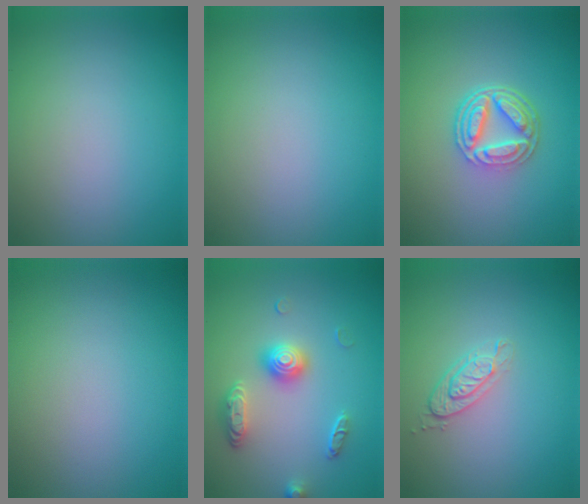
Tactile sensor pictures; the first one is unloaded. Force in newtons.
{"total": 0.0}
{"total": 5.0, "press": 3.7, "slide": 3.3}
{"total": 0.0}
{"total": 3.2, "press": 2.9, "slide": 1.2}
{"total": 2.4, "press": 1.9, "slide": 1.4}